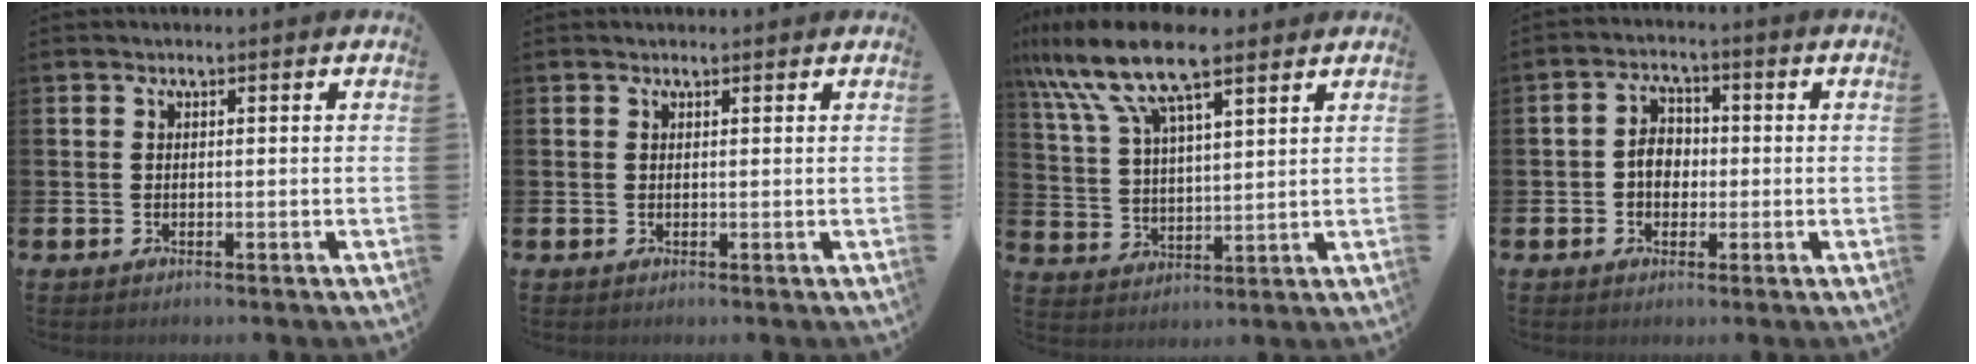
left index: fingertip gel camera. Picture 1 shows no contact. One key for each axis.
{"total": 0.5, "fx": 0.5, "fy": 0.1, "fz": 0.1, "tx": 0.008, "ty": -0.003, "tz": 0.007}
{"total": 12.0, "fx": 9.3, "fy": 3.2, "fz": 7.0, "tx": -0.169, "ty": -0.017, "tz": 0.169}
{"total": 3.9, "fx": -0.4, "fy": 3.0, "fz": 2.4, "tx": -0.041, "ty": 0.007, "tz": -0.013}